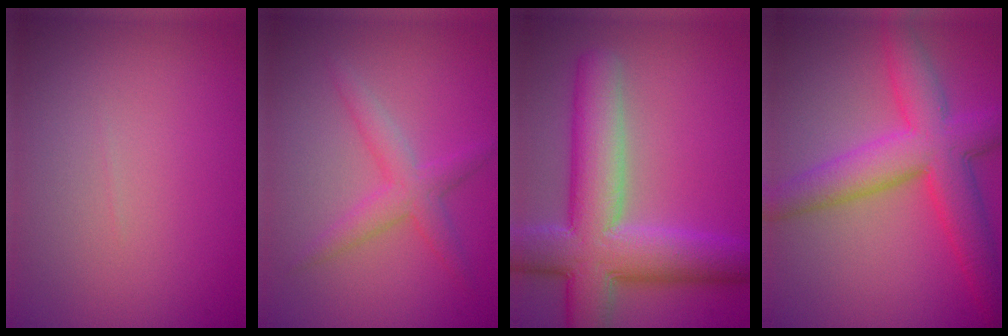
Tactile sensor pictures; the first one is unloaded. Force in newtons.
{"total": 2.8, "press": 2.8, "slide": 0.1}
{"total": 10.0, "press": 10.0, "slide": 0.5}
{"total": 7.4, "press": 7.4, "slide": 0.3}